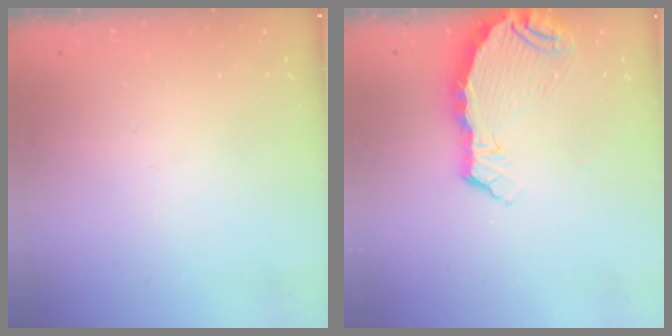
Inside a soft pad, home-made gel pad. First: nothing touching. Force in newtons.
{"total": 8.0, "press": 7.0, "slide": 3.8}